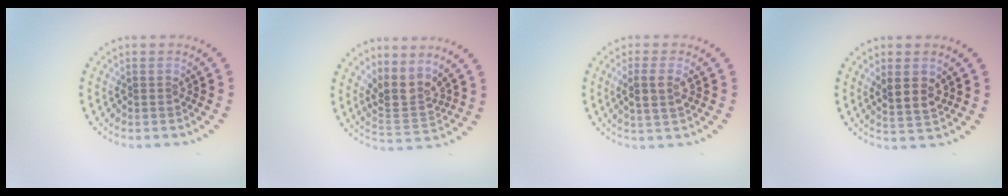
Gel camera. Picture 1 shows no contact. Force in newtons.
{"total": 3.3, "press": 2.6, "slide": 2.1}
{"total": 2.2, "press": 2.0, "slide": 0.8}
{"total": 2.7, "press": 2.5, "slide": 1.0}